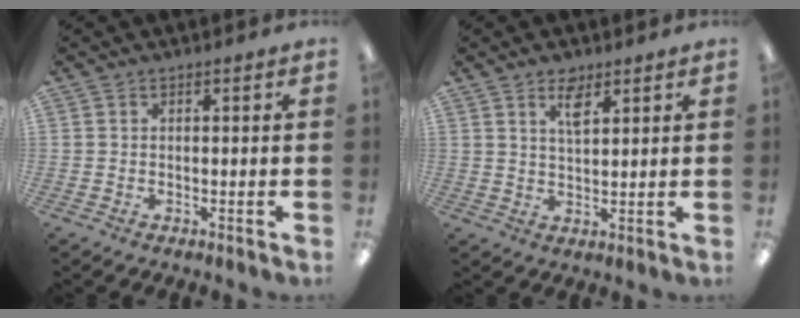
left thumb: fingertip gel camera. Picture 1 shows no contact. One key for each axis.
{"total": 4.8, "fx": 3.2, "fy": 1.9, "fz": 3.0, "tx": -0.051, "ty": -0.005, "tz": 0.055}